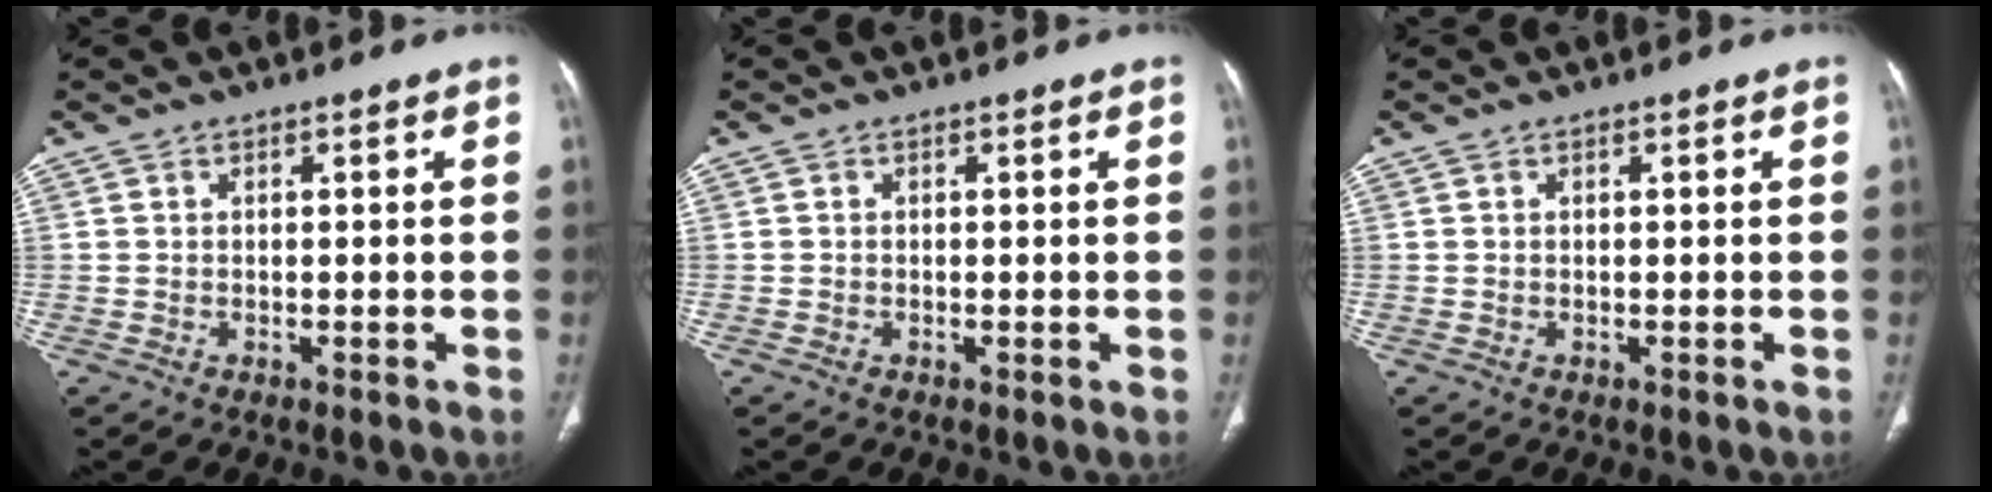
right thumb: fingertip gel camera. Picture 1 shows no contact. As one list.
[{"total": 0.0}, {"total": 0.0}]